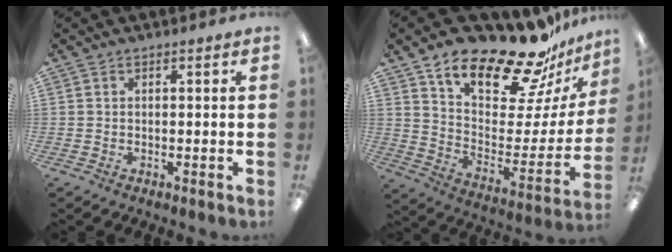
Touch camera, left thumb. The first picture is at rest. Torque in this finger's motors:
{"motor_torque": [0.34, 0.31, 1.40, -1.37, 0.24]}